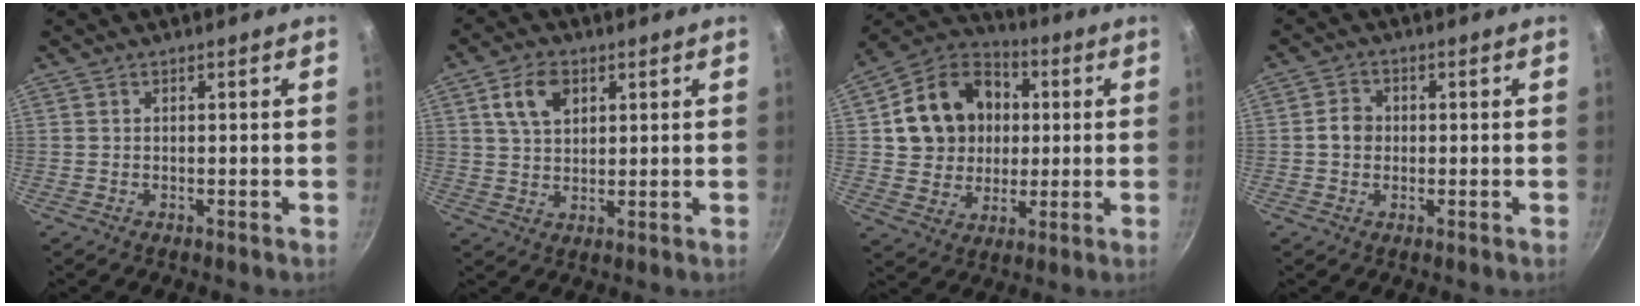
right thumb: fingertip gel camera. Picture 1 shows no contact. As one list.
[{"total": 7.2, "force": [2.9, 4.7, 4.6], "torque": [-0.070, -0.001, 0.052]}, {"total": 17.2, "force": [2.6, 14.6, 8.8], "torque": [-0.123, 0.021, 0.043]}, {"total": 3.6, "force": [-0.2, 3.2, 1.8], "torque": [-0.014, 0.012, -0.008]}]